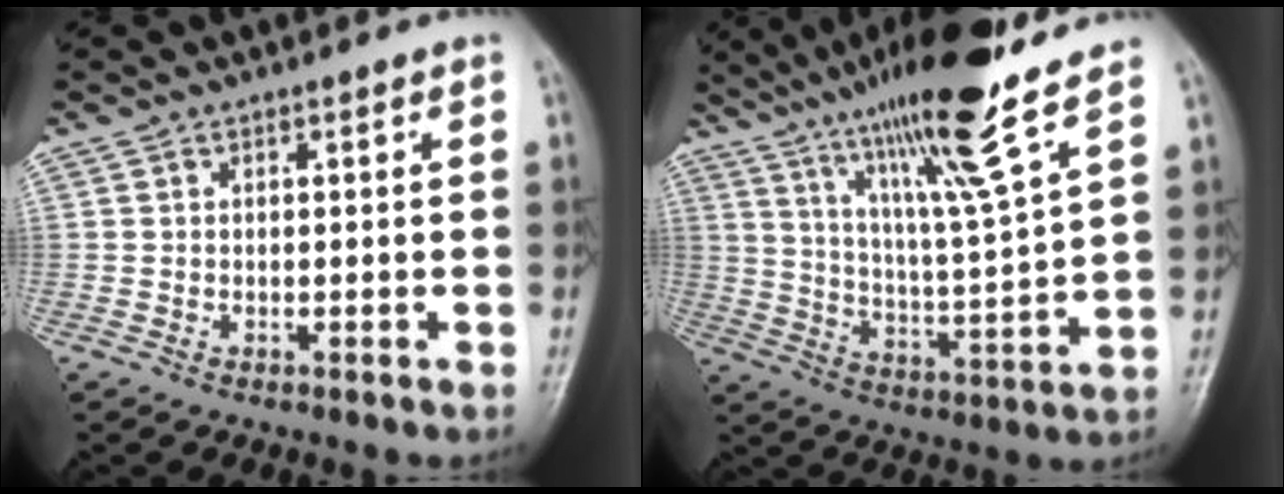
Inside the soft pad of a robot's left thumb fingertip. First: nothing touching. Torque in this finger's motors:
{"motor_torque": [1.49, -0.26, 1.46, -1.31, 0.49]}